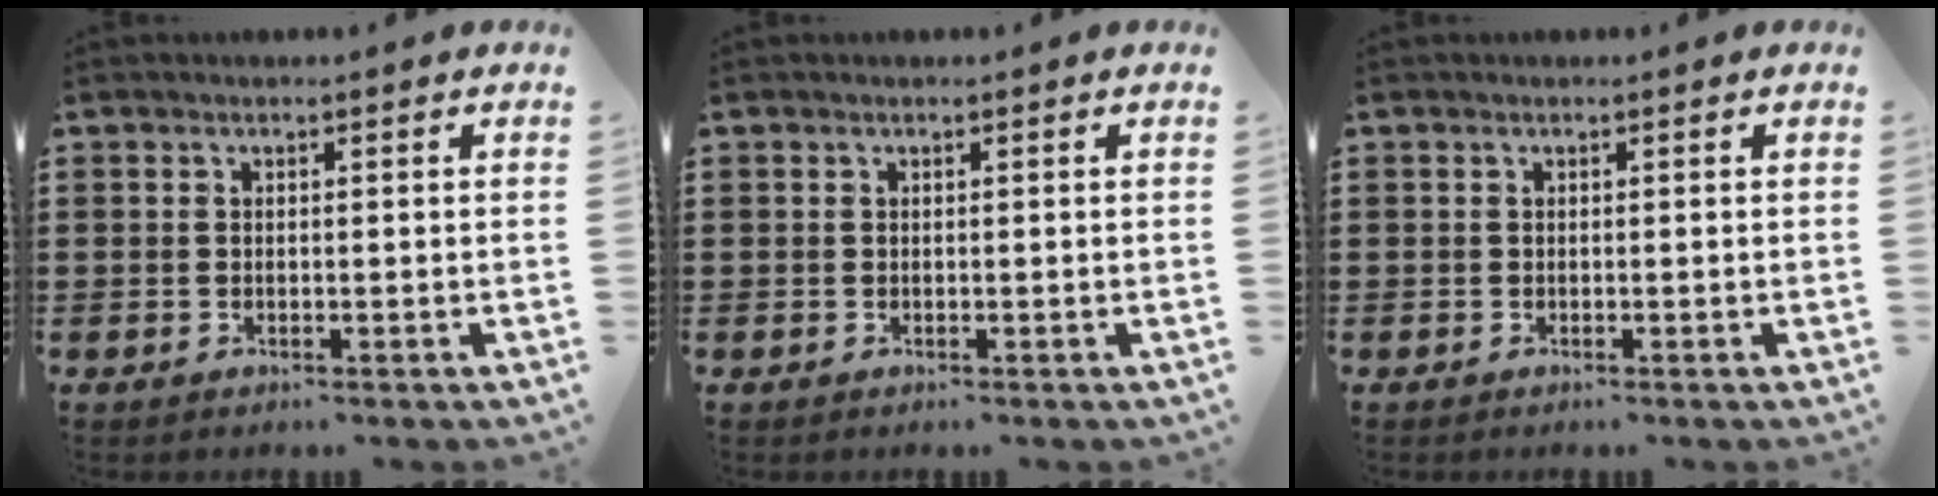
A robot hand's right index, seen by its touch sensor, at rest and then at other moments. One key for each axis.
{"total": 0.0}
{"total": 0.0}